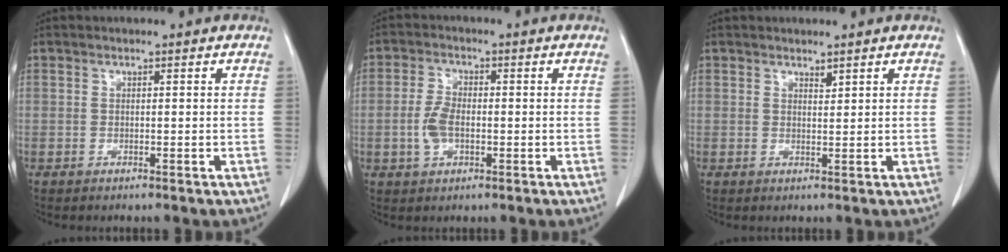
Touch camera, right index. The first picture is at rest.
{"total": 4.5, "force": [-0.8, 2.4, 3.7], "torque": [-0.085, 0.005, -0.018]}
{"total": 0.9, "force": [0.8, 0.1, 0.4], "torque": [-0.008, -0.008, 0.014]}